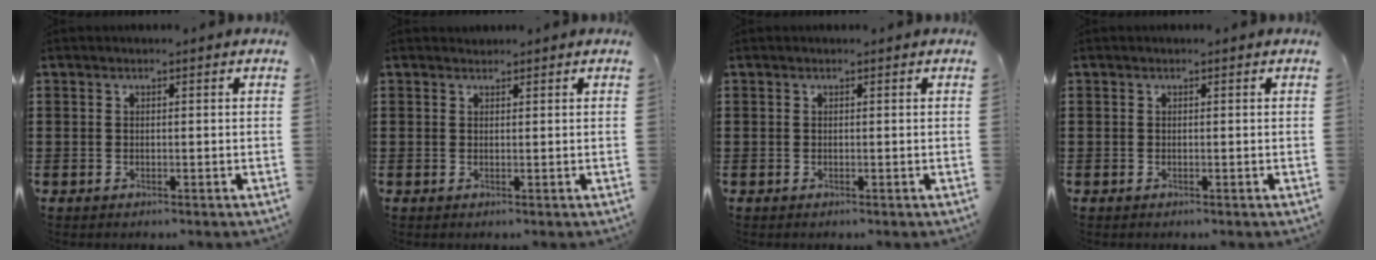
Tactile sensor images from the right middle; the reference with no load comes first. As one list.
[{"total": 0.9, "force": [0.9, 0.1, -0.2], "torque": [0.001, -0.002, 0.018]}, {"total": 0.0}, {"total": 0.0}]